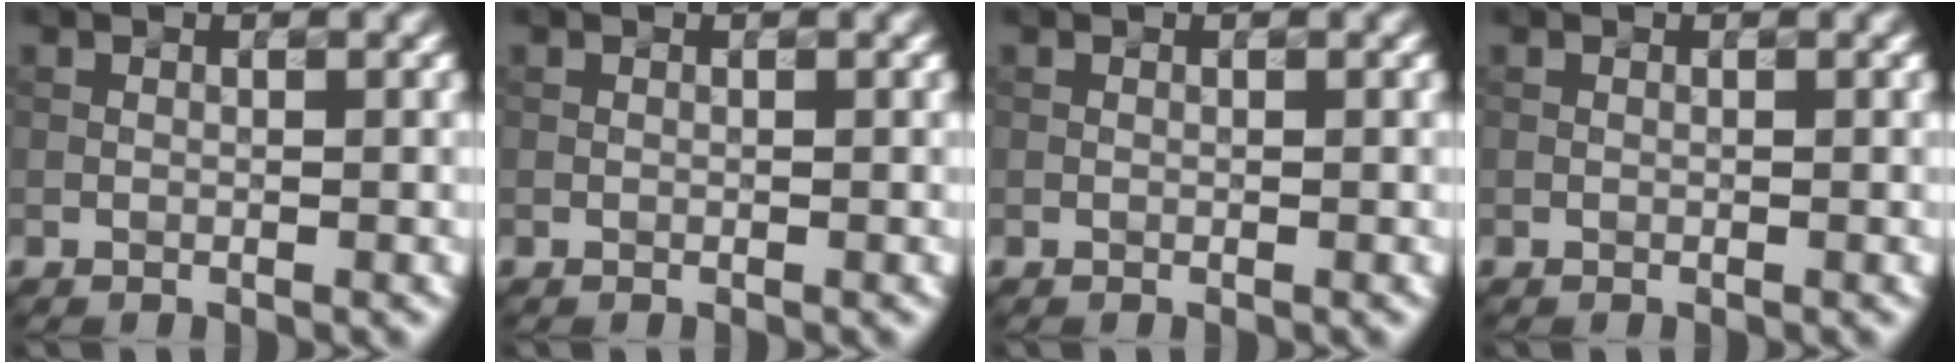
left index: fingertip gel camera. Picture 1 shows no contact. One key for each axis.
{"total": 0.0}
{"total": 0.0}
{"total": 0.0}